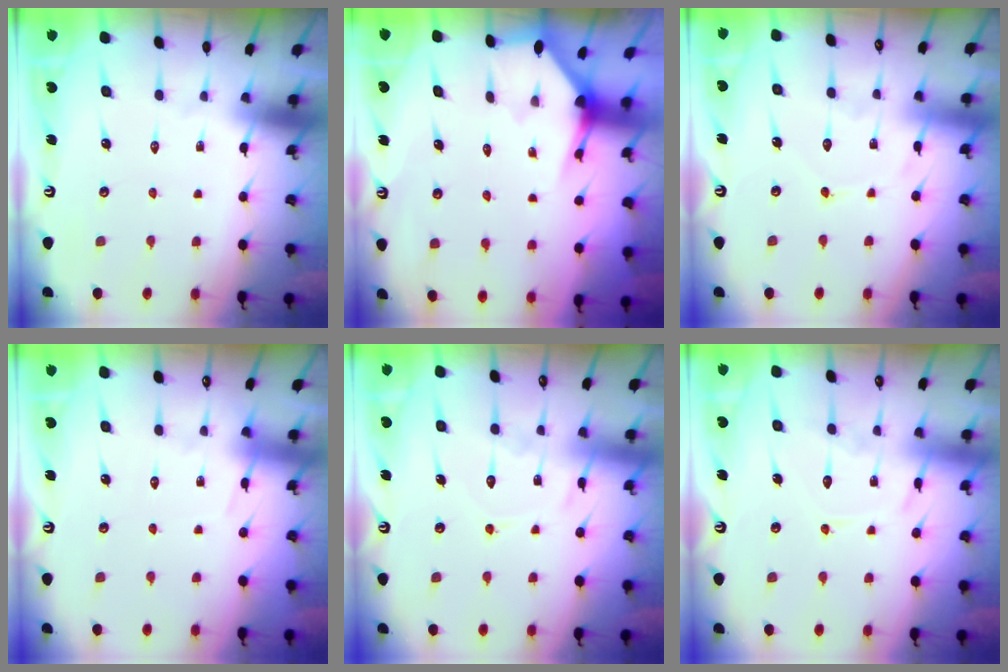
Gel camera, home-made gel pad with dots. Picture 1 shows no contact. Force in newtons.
{"total": 2.5, "press": 2.5, "slide": 0.2}
{"total": 6.6, "press": 6.6, "slide": 0.7}
{"total": 5.0, "press": 5.0, "slide": 0.7}
{"total": 10.5, "press": 10.4, "slide": 1.0}
{"total": 10.2, "press": 10.2, "slide": 0.8}